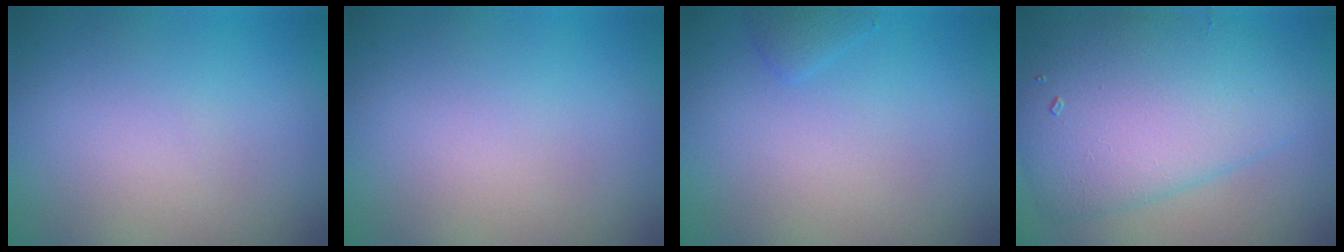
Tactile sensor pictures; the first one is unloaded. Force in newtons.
{"total": 0.0}
{"total": 0.9, "press": 0.9, "slide": 0.1}
{"total": 7.1, "press": 7.1, "slide": 0.1}